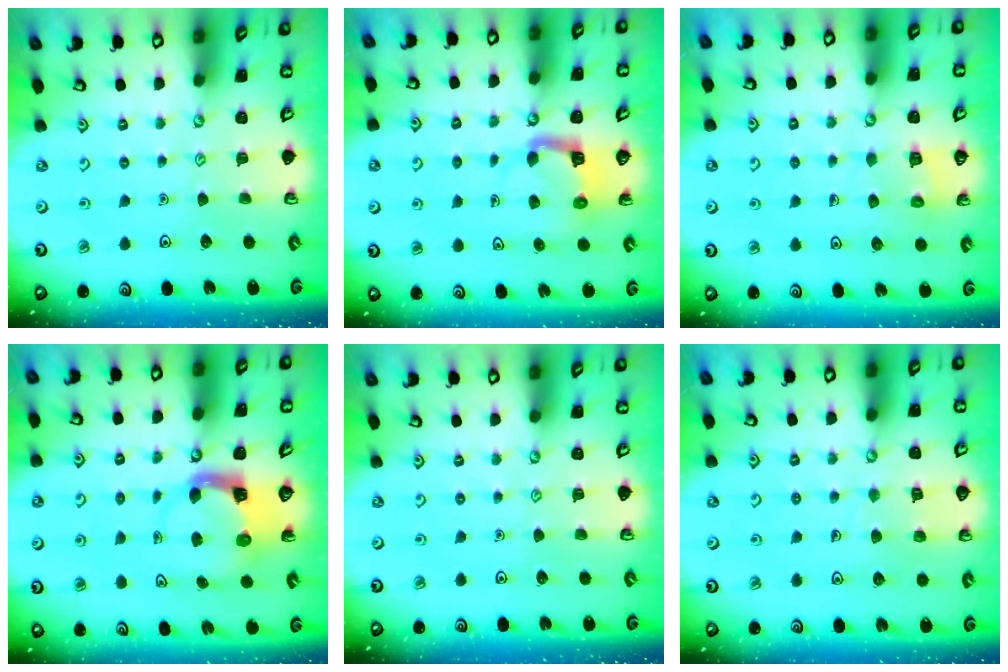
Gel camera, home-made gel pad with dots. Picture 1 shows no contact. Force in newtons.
{"total": 5.0, "press": 5.0, "slide": 0.4}
{"total": 5.5, "press": 5.5, "slide": 0.4}
{"total": 3.7, "press": 3.7, "slide": 0.6}
{"total": 0.0}
{"total": 5.2, "press": 5.2, "slide": 0.4}